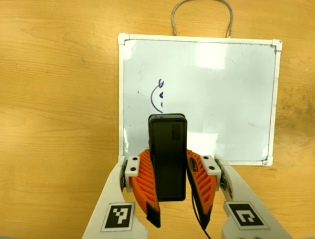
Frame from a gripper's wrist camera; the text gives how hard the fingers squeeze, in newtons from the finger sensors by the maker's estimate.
{"total": 9.0, "left": 7.7, "right": 10.3}